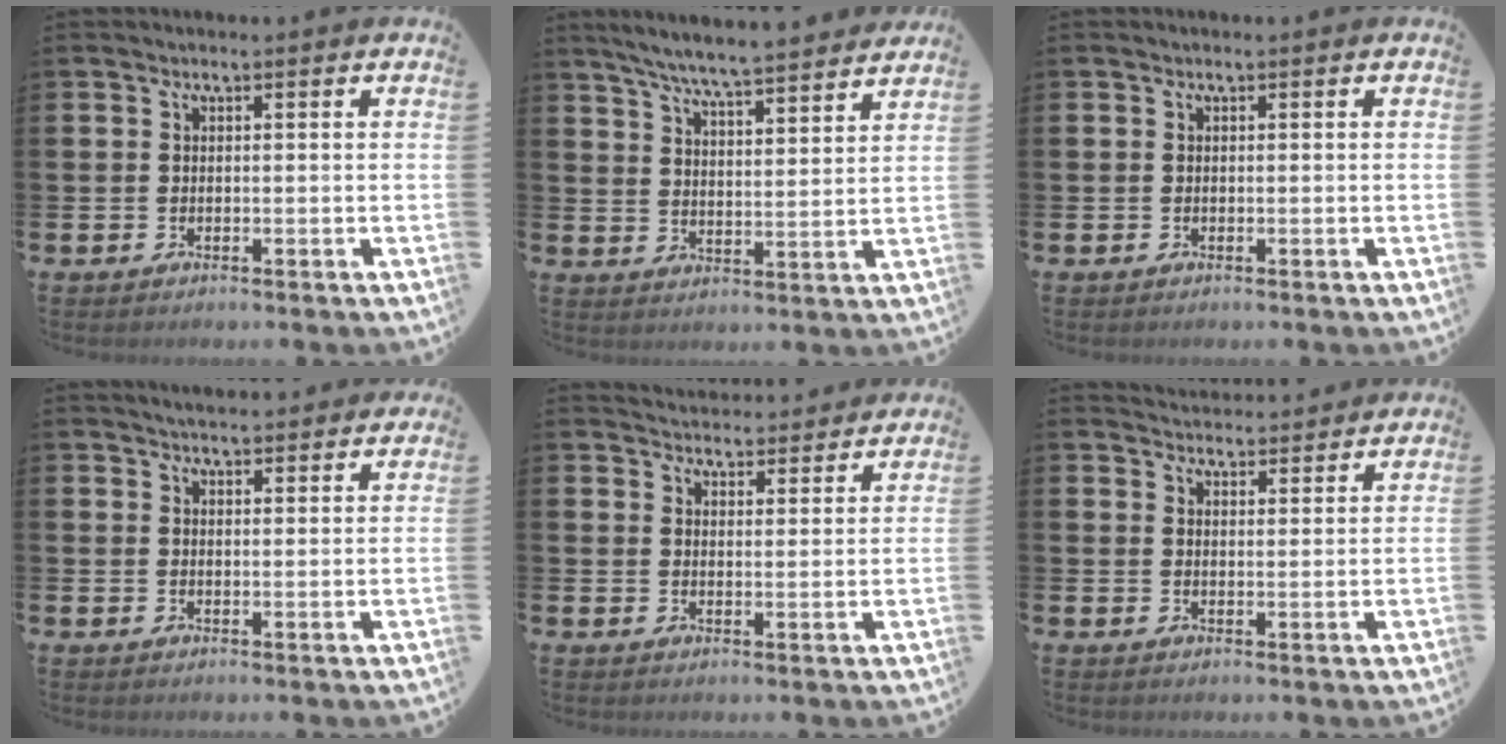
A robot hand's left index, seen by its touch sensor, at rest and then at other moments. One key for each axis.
{"total": 6.9, "fx": 6.6, "fy": -0.2, "fz": 2.0, "tx": -0.057, "ty": -0.046, "tz": 0.114}
{"total": 0.0}
{"total": 3.4, "fx": 3.4, "fy": 0.3, "fz": 0.4, "tx": -0.013, "ty": -0.014, "tz": 0.062}
{"total": 4.3, "fx": 4.2, "fy": 0.6, "fz": -0.3, "tx": -0.005, "ty": -0.029, "tz": 0.076}
{"total": 3.9, "fx": 3.9, "fy": 0.4, "fz": -0.3, "tx": -0.003, "ty": -0.026, "tz": 0.071}